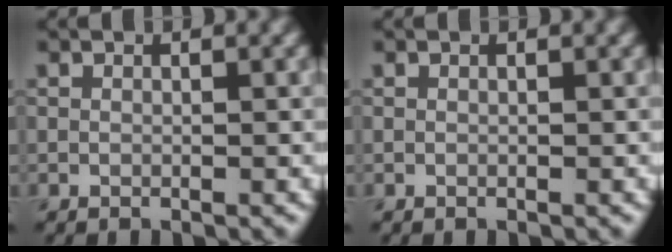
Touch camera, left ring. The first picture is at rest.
{"total": 0.0}